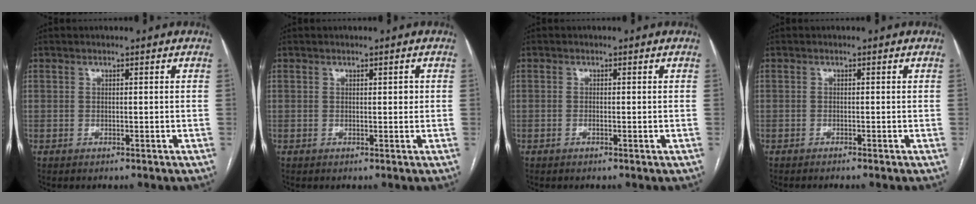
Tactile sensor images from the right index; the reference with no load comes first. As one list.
[{"total": 1.0, "force": [0.3, 0.5, 0.9], "torque": [-0.008, 0.002, 0.004]}, {"total": 0.5, "force": [-0.2, 0.0, 0.5], "torque": [-0.009, -0.001, -0.003]}, {"total": 1.1, "force": [-0.9, -0.3, 0.5], "torque": [-0.007, 0.004, -0.015]}]